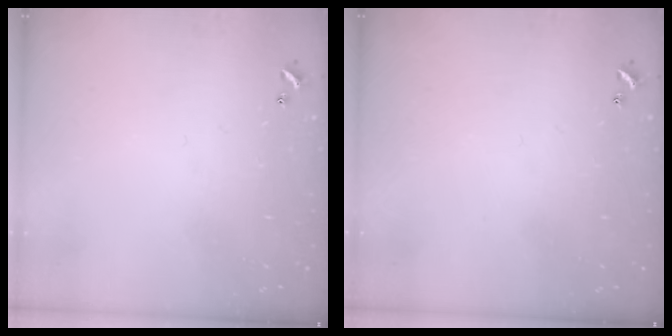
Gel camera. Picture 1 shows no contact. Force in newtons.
{"total": 0.0}